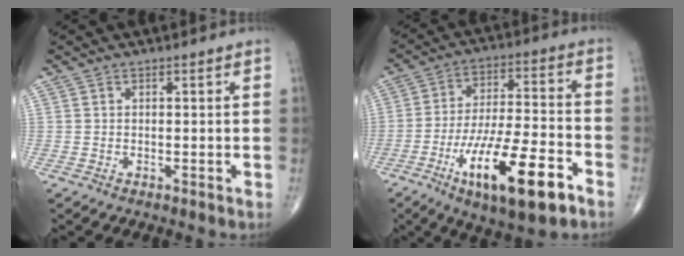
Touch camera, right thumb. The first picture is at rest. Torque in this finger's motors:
{"motor_torque": [2.45, 2.15, 1.35, -1.42, 0.63]}